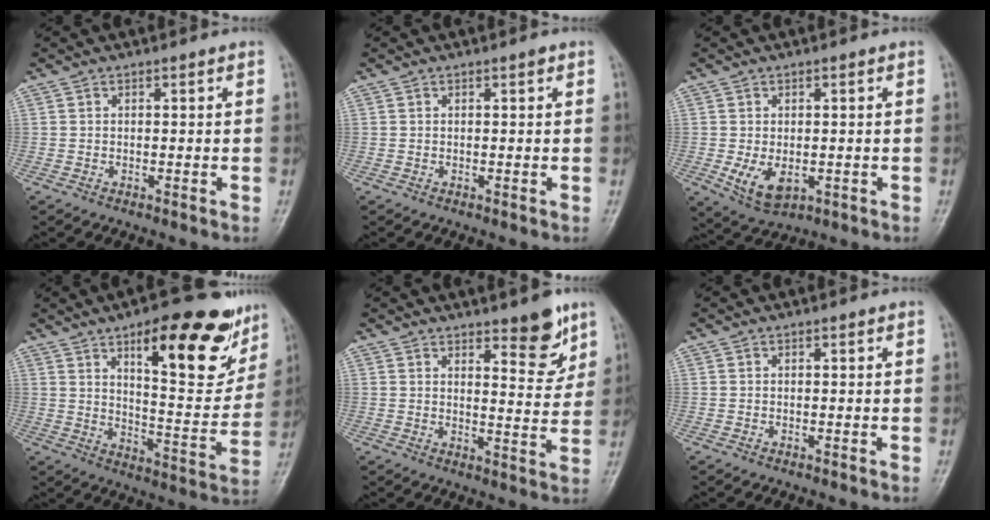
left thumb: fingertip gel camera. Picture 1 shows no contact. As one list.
[{"total": 0.5, "force": [0.3, 0.2, 0.4], "torque": [-0.007, 0.000, 0.001]}, {"total": 6.5, "force": [-1.2, 4.0, 4.9], "torque": [-0.078, -0.012, -0.012]}, {"total": 21.7, "force": [12.1, 7.7, 16.3], "torque": [-0.176, -0.057, 0.178]}, {"total": 7.9, "force": [5.2, 2.6, 5.2], "torque": [-0.045, -0.039, 0.070]}, {"total": 0.0}]